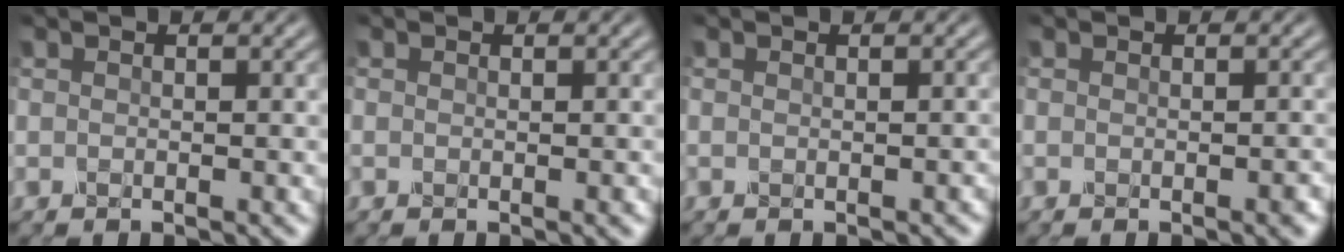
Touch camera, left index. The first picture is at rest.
{"total": 0.7, "force": [-0.2, 0.3, 0.6], "torque": [-0.006, -0.003, -0.001]}
{"total": 0.7, "force": [-0.5, 0.4, 0.4], "torque": [-0.006, -0.002, -0.002]}
{"total": 1.6, "force": [-0.6, 0.6, 1.4], "torque": [-0.007, 0.002, -0.006]}